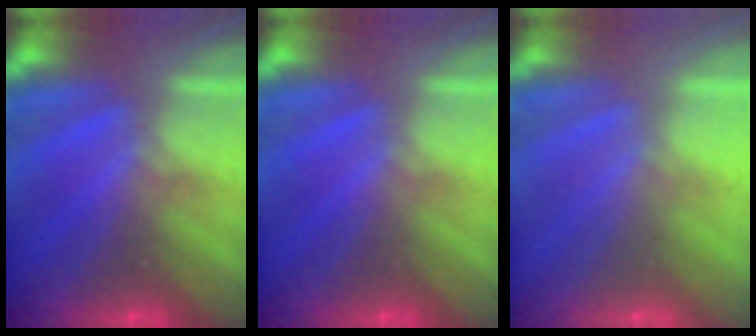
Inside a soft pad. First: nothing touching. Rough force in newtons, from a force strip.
{"total": 0.0}
{"total": 2.9}